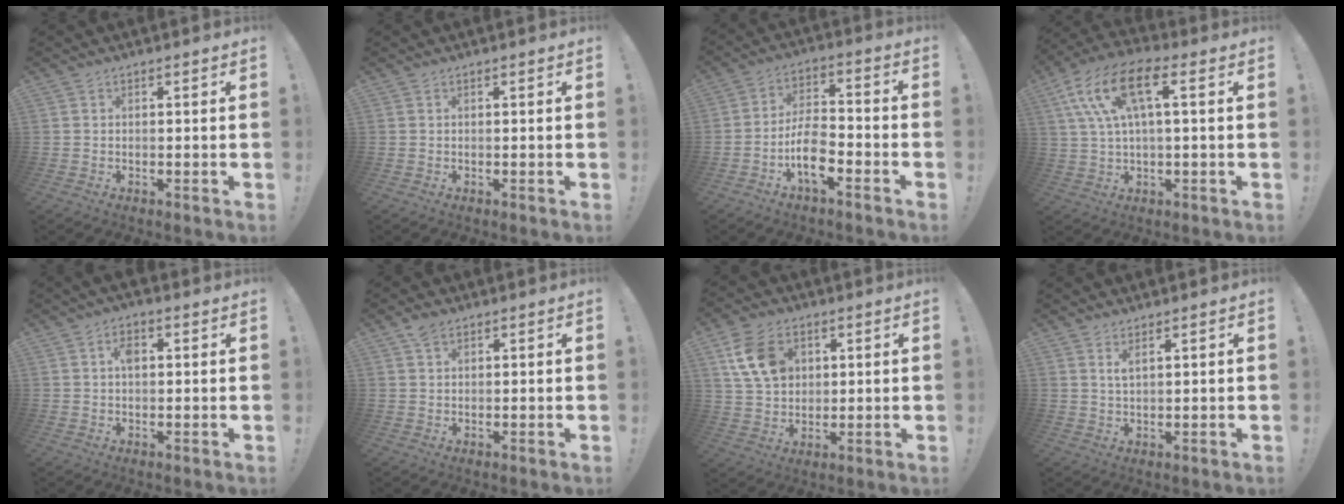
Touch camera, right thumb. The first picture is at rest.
{"total": 0.0}
{"total": 11.0, "force": [-5.4, 5.1, 8.1], "torque": [-0.153, 0.023, -0.096]}
{"total": 14.0, "force": [4.0, 6.0, 12.0], "torque": [-0.241, 0.006, 0.069]}
{"total": 3.9, "force": [0.9, 2.4, 3.1], "torque": [-0.051, 0.008, 0.011]}
{"total": 3.1, "force": [2.0, 1.6, 1.7], "torque": [-0.026, -0.005, 0.038]}
{"total": 13.1, "force": [4.9, 9.7, 7.3], "torque": [-0.118, -0.007, 0.100]}
{"total": 2.6, "force": [1.6, 0.5, 1.9], "torque": [-0.039, -0.004, 0.029]}